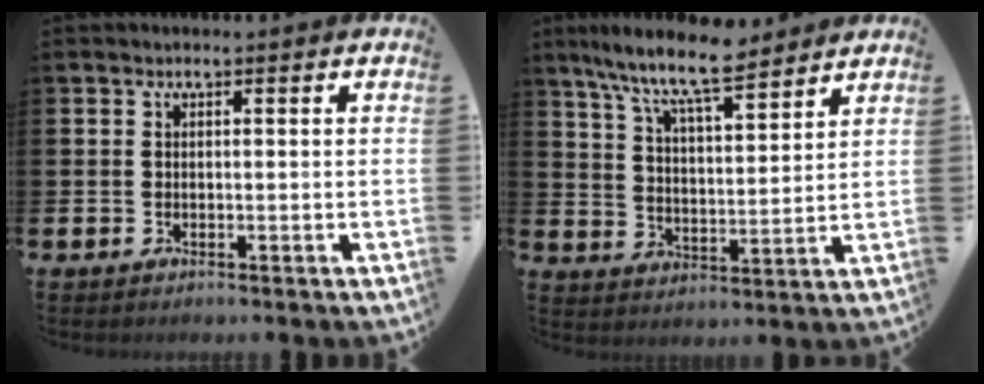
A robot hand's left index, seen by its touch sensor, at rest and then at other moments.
{"total": 9.5, "force": [8.4, 1.3, 4.3], "torque": [-0.101, -0.043, 0.146]}